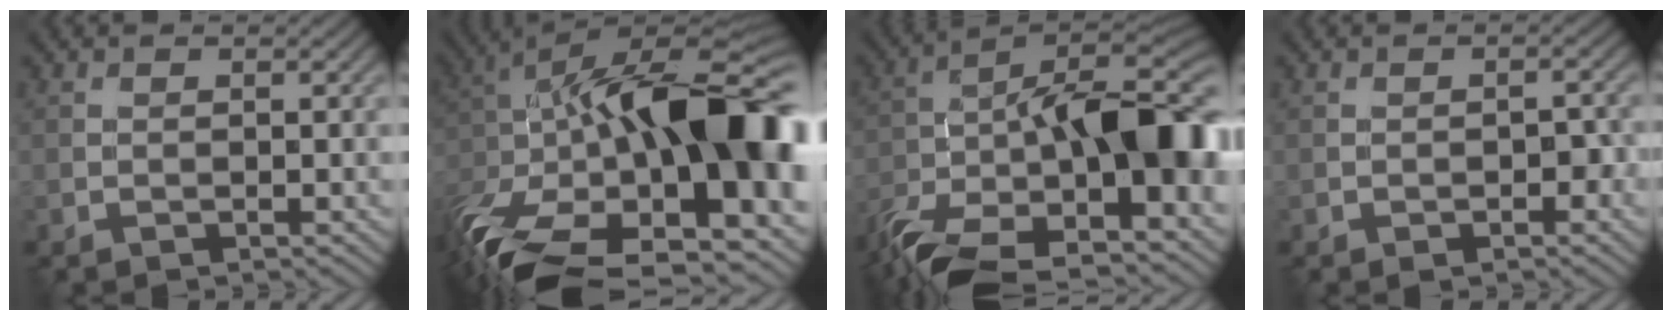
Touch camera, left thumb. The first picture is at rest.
{"total": 21.8, "force": [-4.1, 10.6, 18.7], "torque": [-0.359, -0.015, -0.069]}
{"total": 17.3, "force": [-7.4, 6.6, 14.2], "torque": [-0.252, -0.011, -0.140]}
{"total": 2.7, "force": [-1.0, 1.3, 2.1], "torque": [-0.028, 0.001, -0.014]}